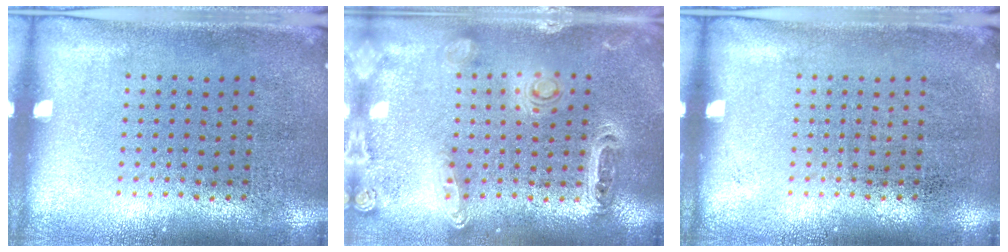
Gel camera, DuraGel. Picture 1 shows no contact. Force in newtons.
{"total": 1.4, "press": 1.3, "slide": 0.3}
{"total": 0.0}